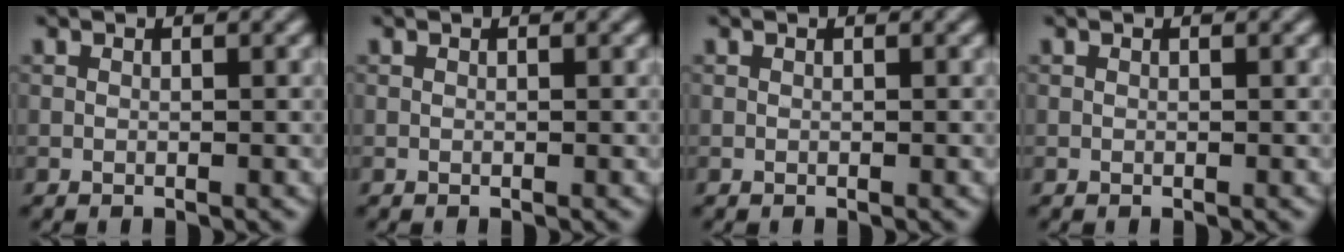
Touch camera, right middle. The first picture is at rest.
{"total": 0.0}
{"total": 0.0}
{"total": 0.0}